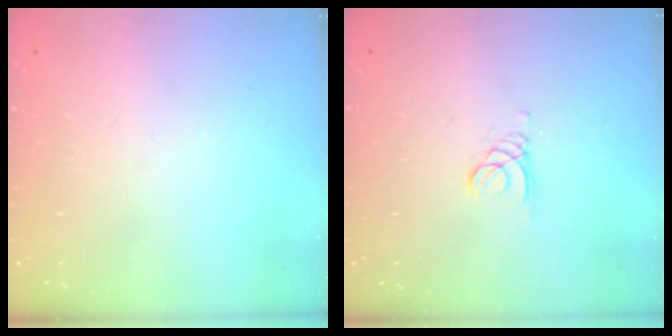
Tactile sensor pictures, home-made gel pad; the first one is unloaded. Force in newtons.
{"total": 1.5, "press": 1.5, "slide": 0.1}